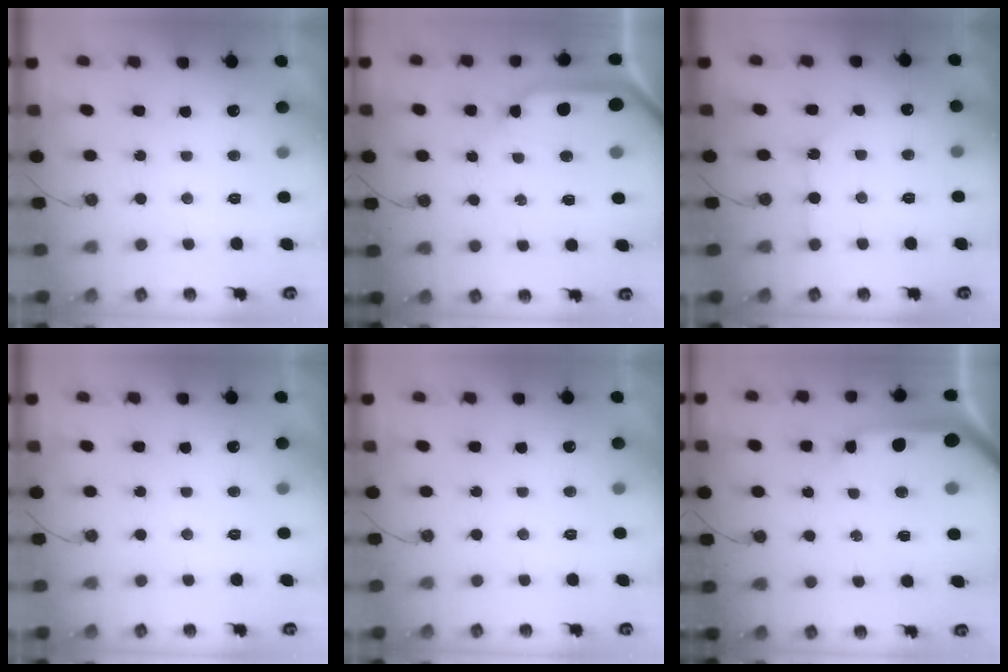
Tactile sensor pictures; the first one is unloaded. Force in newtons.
{"total": 11.4, "press": 11.3, "slide": 1.5}
{"total": 1.2, "press": 1.2, "slide": 0.2}
{"total": 0.0}
{"total": 0.0}
{"total": 12.8, "press": 12.7, "slide": 1.4}